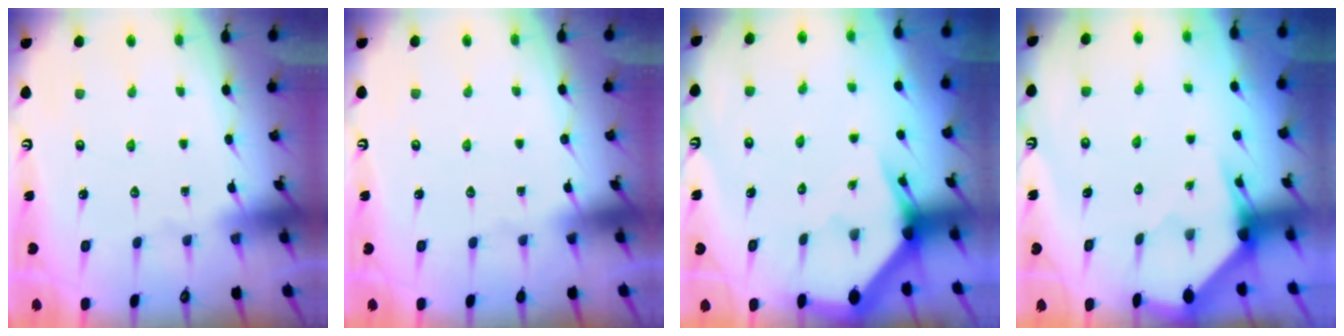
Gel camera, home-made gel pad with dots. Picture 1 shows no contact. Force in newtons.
{"total": 0.0}
{"total": 2.9, "press": 2.9, "slide": 0.2}
{"total": 2.7, "press": 2.7, "slide": 0.2}